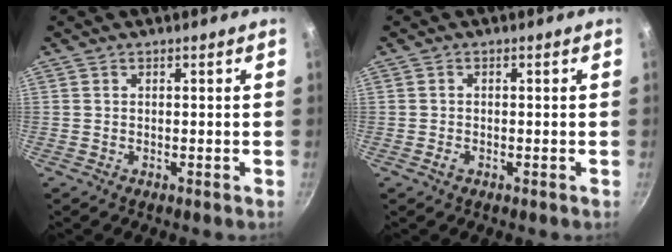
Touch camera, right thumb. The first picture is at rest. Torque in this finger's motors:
{"motor_torque": [-0.30, -0.03, -0.21, 0.00, -0.03]}